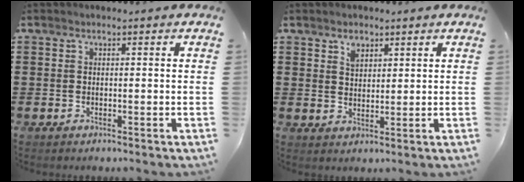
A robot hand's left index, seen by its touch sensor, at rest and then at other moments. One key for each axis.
{"total": 2.9, "fx": 2.1, "fy": 1.8, "fz": 0.8, "tx": -0.013, "ty": -0.002, "tz": 0.038}